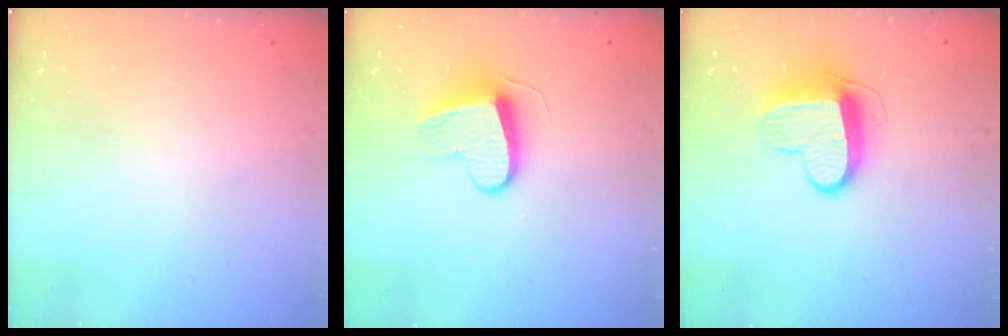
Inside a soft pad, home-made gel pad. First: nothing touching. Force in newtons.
{"total": 9.4, "press": 9.4, "slide": 0.4}
{"total": 10.3, "press": 10.2, "slide": 1.3}